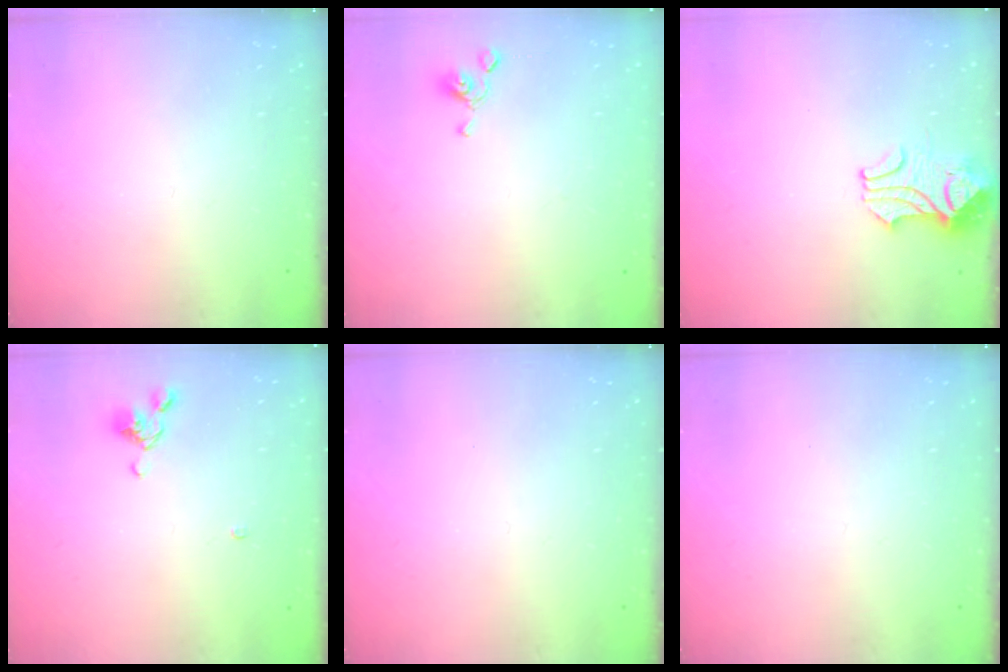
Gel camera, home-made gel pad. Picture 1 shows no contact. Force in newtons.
{"total": 4.3, "press": 4.3, "slide": 0.5}
{"total": 2.1, "press": 2.0, "slide": 0.7}
{"total": 4.6, "press": 4.5, "slide": 0.6}
{"total": 0.0}
{"total": 0.0}